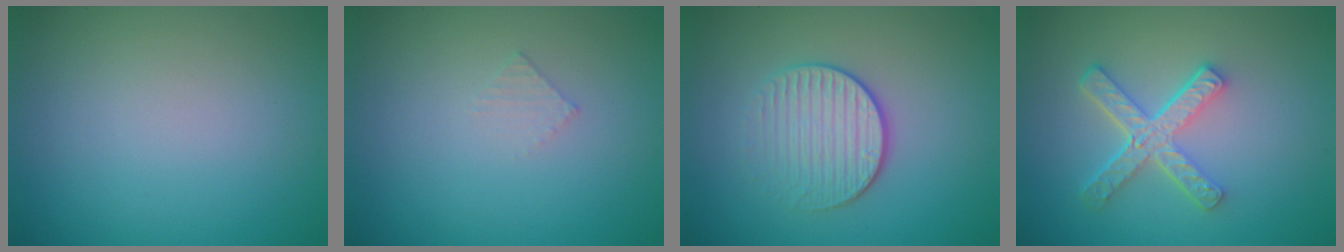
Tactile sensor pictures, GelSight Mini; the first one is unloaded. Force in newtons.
{"total": 0.8, "press": 0.8, "slide": 0.1}
{"total": 3.4, "press": 2.7, "slide": 2.0}
{"total": 4.5, "press": 3.3, "slide": 3.1}